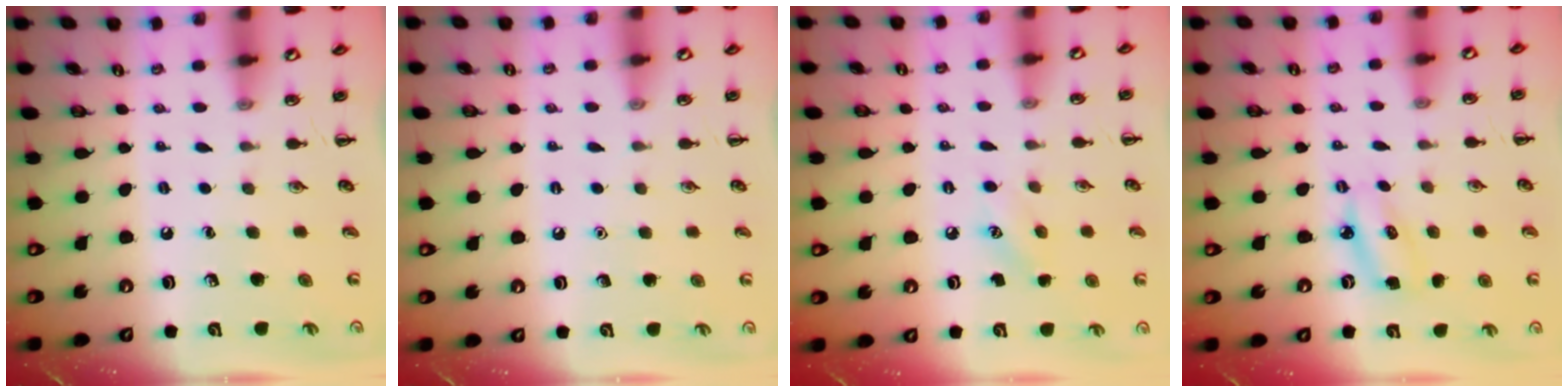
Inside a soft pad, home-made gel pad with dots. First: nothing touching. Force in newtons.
{"total": 1.6, "press": 1.6, "slide": 0.1}
{"total": 6.1, "press": 5.9, "slide": 1.5}
{"total": 4.1, "press": 4.0, "slide": 0.9}